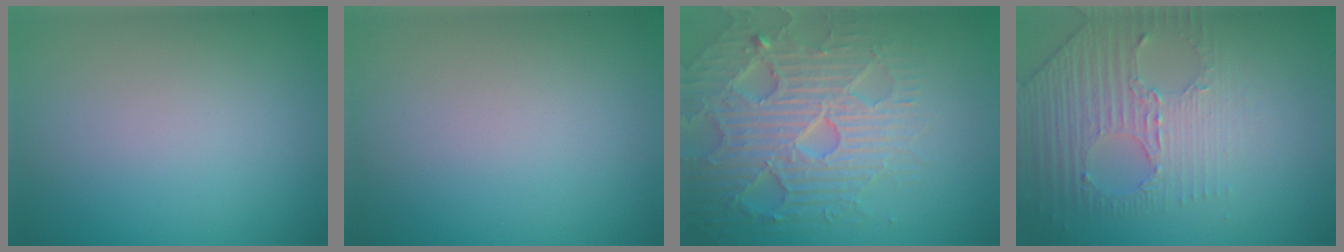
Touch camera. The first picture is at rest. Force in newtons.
{"total": 0.0}
{"total": 7.0, "press": 6.9, "slide": 1.4}
{"total": 4.4, "press": 3.1, "slide": 3.1}